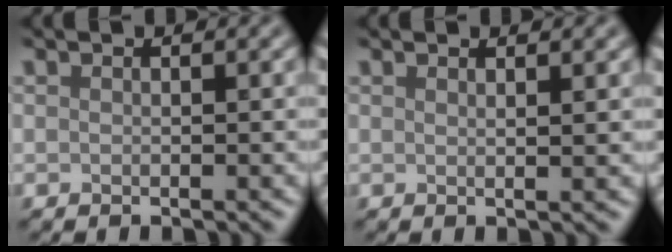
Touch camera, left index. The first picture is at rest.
{"total": 1.8, "force": [1.0, 0.6, 1.4], "torque": [-0.012, 0.002, 0.004]}